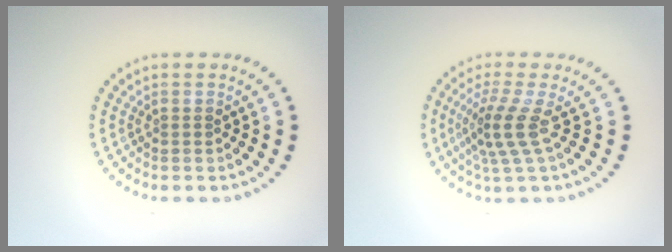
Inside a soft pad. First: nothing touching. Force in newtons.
{"total": 3.3, "press": 2.3, "slide": 2.4}